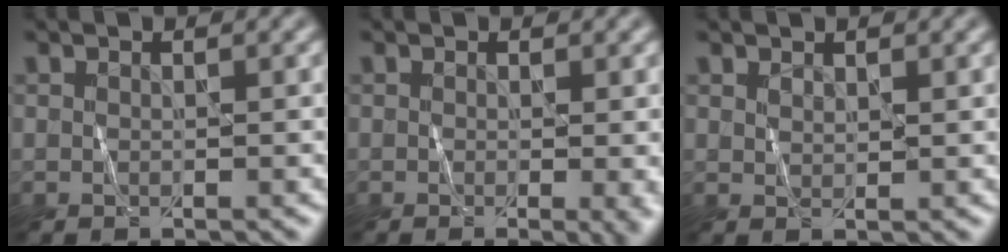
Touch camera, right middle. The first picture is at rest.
{"total": 2.9, "force": [-0.5, 0.8, 2.8], "torque": [-0.030, -0.009, -0.005]}
{"total": 0.9, "force": [0.7, 0.3, 0.4], "torque": [-0.010, -0.002, 0.016]}